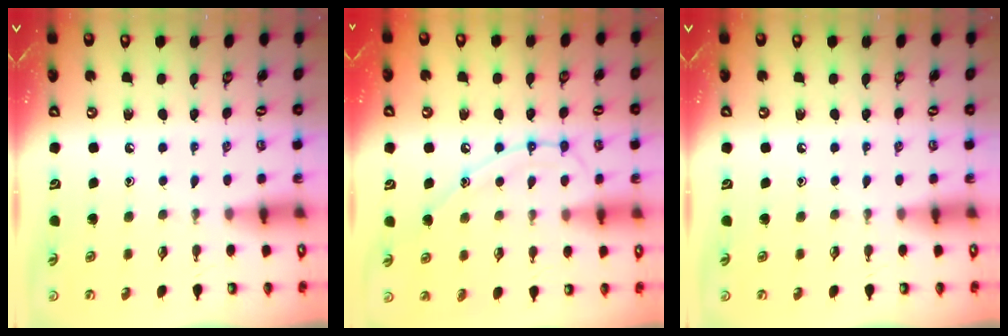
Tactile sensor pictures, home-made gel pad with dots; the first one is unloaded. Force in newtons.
{"total": 11.0, "press": 11.0, "slide": 1.0}
{"total": 0.0}